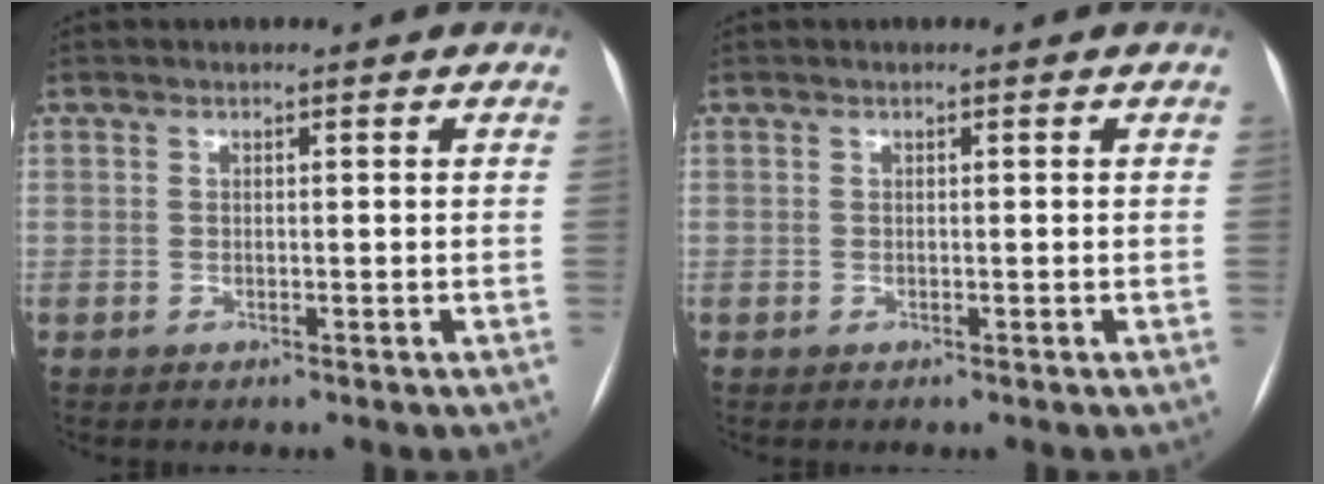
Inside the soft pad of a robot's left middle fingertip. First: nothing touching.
{"total": 0.0}